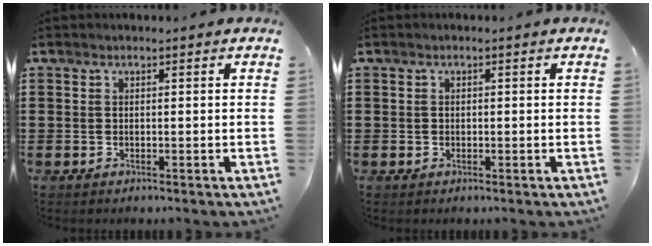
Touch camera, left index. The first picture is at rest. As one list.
[{"total": 0.6, "force": [0.0, 0.6, 0.1], "torque": [-0.005, 0.004, -0.001]}]